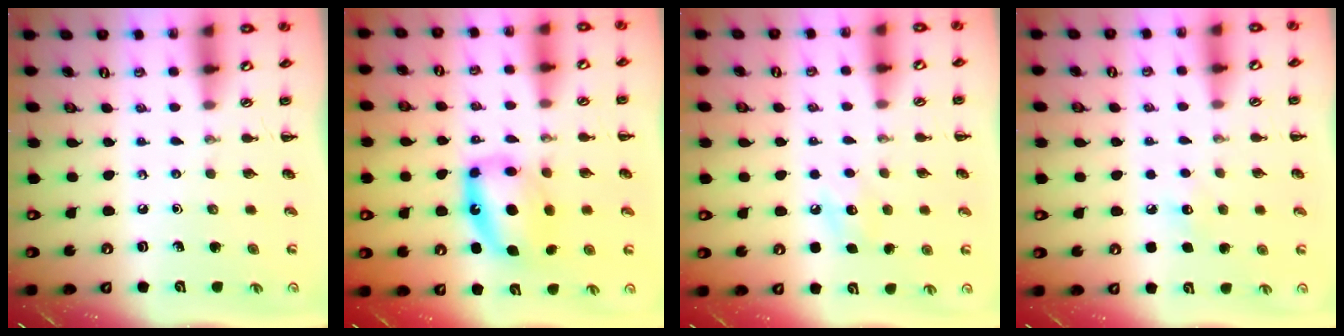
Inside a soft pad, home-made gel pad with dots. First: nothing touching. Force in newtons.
{"total": 10.3, "press": 10.1, "slide": 2.3}
{"total": 7.8, "press": 7.6, "slide": 1.7}
{"total": 6.0, "press": 5.8, "slide": 1.5}